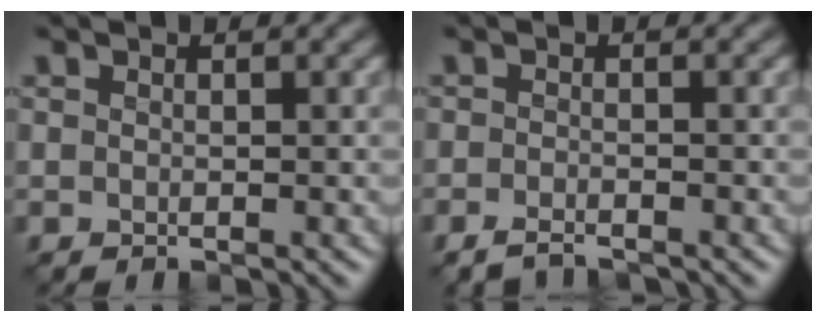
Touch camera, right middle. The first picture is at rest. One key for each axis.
{"total": 1.9, "fx": -1.6, "fy": 0.5, "fz": 0.8, "tx": -0.018, "ty": -0.004, "tz": -0.036}